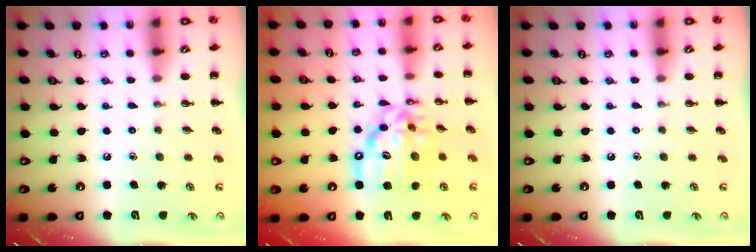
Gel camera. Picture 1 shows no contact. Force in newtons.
{"total": 13.3, "press": 12.6, "slide": 4.1}
{"total": 0.0}